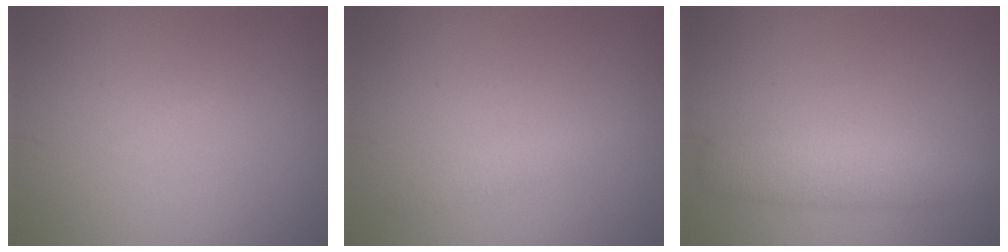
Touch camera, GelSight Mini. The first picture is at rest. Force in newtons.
{"total": 1.3, "press": 1.3, "slide": 0.0}
{"total": 4.2, "press": 4.2, "slide": 0.1}